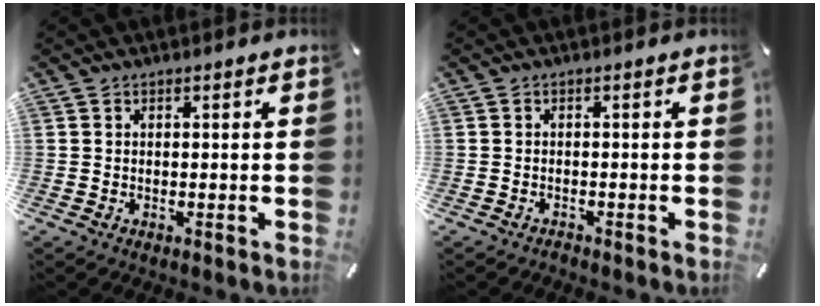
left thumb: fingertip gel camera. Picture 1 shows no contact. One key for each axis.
{"total": 0.9, "fx": -0.9, "fy": 0.2, "fz": 0.3, "tx": -0.008, "ty": 0.001, "tz": -0.018}